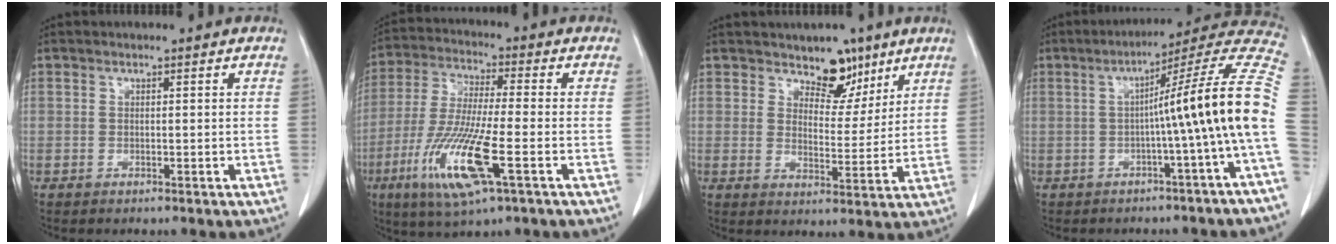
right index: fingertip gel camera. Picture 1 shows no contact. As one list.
[{"total": 13.8, "force": [-5.2, 1.3, 12.7], "torque": [-0.270, -0.025, -0.096]}, {"total": 6.4, "force": [4.7, 3.4, 2.7], "torque": [-0.026, -0.007, 0.076]}, {"total": 15.3, "force": [-1.8, -2.2, 15.0], "torque": [-0.185, 0.033, -0.037]}]